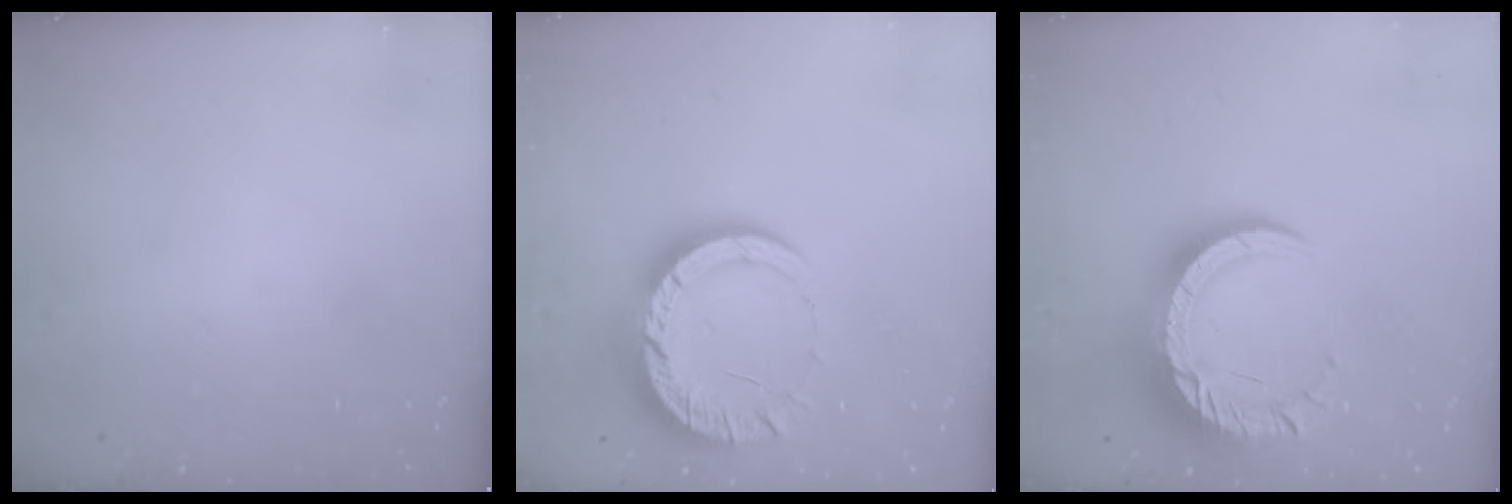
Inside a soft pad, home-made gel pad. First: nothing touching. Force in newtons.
{"total": 14.0, "press": 14.0, "slide": 1.3}
{"total": 15.7, "press": 15.6, "slide": 1.4}